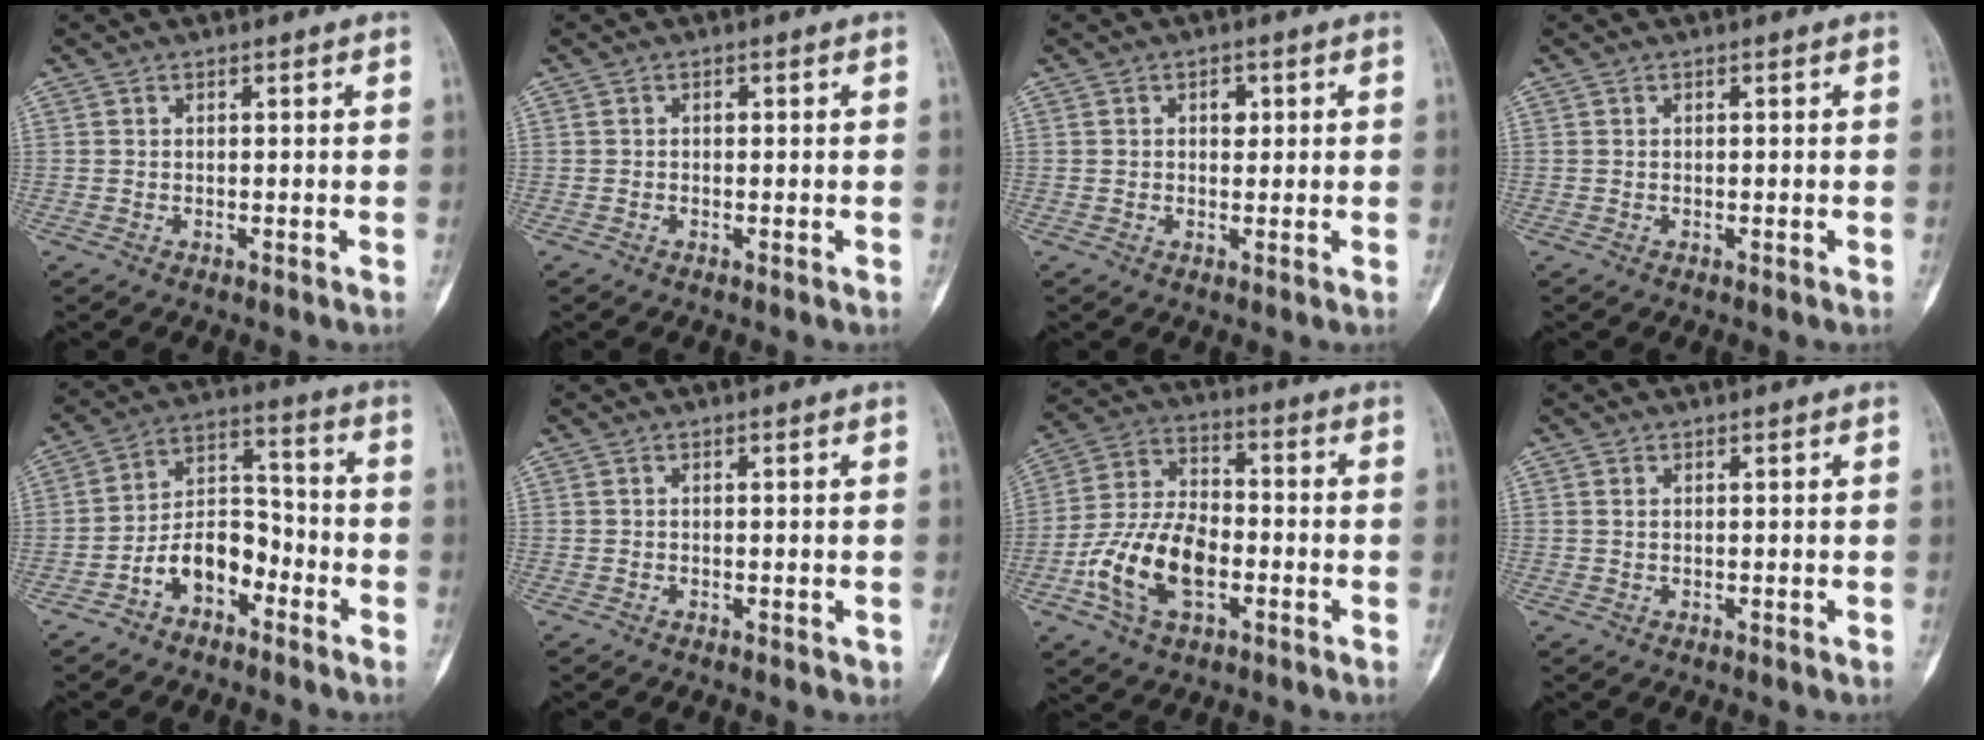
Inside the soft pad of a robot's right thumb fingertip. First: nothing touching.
{"total": 0.6, "force": [0.0, 0.5, 0.4], "torque": [-0.003, 0.002, -0.003]}
{"total": 2.3, "force": [0.6, 1.7, 1.4], "torque": [-0.008, 0.002, 0.007]}
{"total": 0.0}
{"total": 10.5, "force": [-5.2, 6.5, 6.5], "torque": [-0.092, 0.064, -0.097]}
{"total": 0.0}
{"total": 15.1, "force": [-4.5, 8.7, 11.4], "torque": [-0.217, 0.028, -0.085]}
{"total": 0.7, "force": [0.3, 0.4, 0.5], "torque": [-0.014, 0.003, 0.007]}